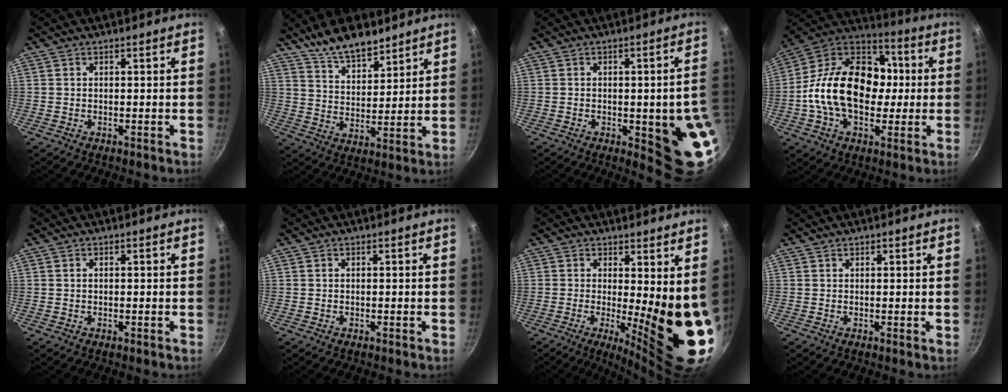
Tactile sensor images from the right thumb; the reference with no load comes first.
{"total": 11.0, "force": [8.9, 4.0, 5.1], "torque": [-0.057, -0.050, 0.157]}
{"total": 13.1, "force": [-2.4, 3.7, 12.4], "torque": [-0.111, 0.009, -0.026]}
{"total": 23.5, "force": [-0.7, 16.2, 16.9], "torque": [-0.251, 0.044, -0.031]}
{"total": 0.0}
{"total": 0.0}
{"total": 13.6, "force": [1.4, 3.7, 13.0], "torque": [-0.145, -0.049, 0.027]}
{"total": 0.6, "force": [0.6, 0.1, 0.0], "torque": [0.002, -0.004, 0.008]}